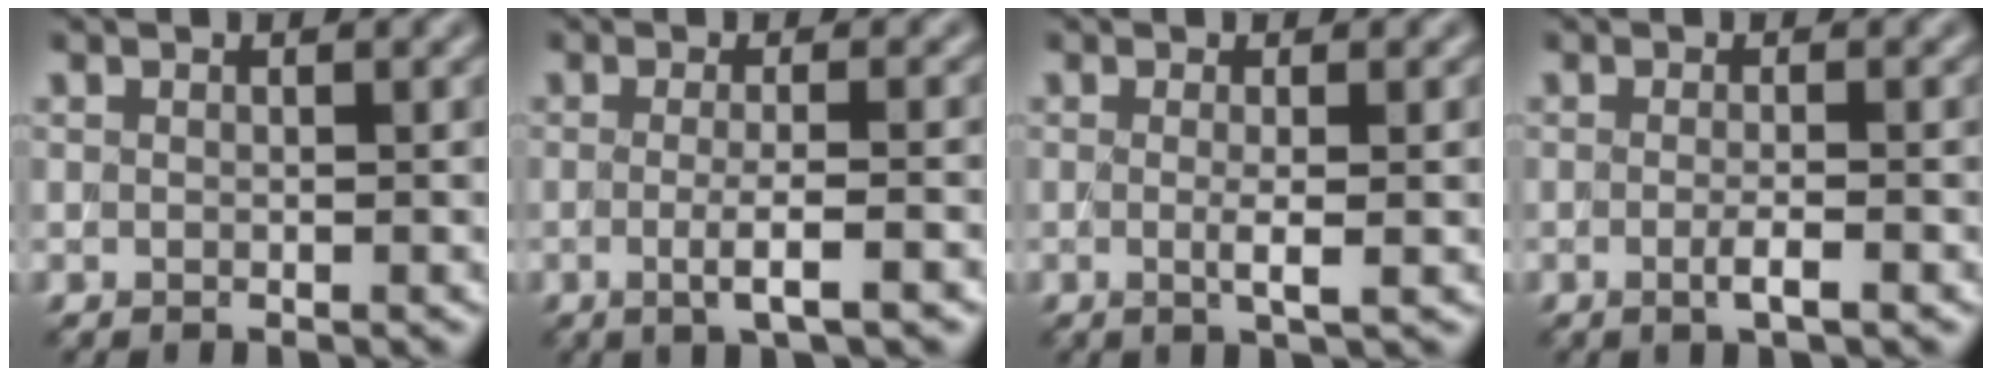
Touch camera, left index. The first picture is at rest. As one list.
[{"total": 3.4, "force": [-0.7, 0.7, 3.3], "torque": [-0.051, -0.003, -0.016]}, {"total": 2.6, "force": [-0.1, 0.6, 2.5], "torque": [-0.039, -0.004, -0.005]}, {"total": 2.1, "force": [-0.5, 0.5, 2.0], "torque": [-0.030, -0.001, -0.013]}]